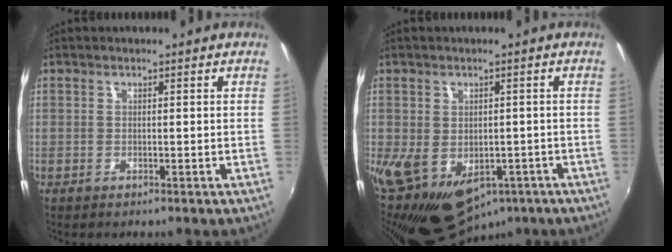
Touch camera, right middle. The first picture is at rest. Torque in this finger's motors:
{"motor_torque": [1.97, -0.04, 1.06, 0.21]}